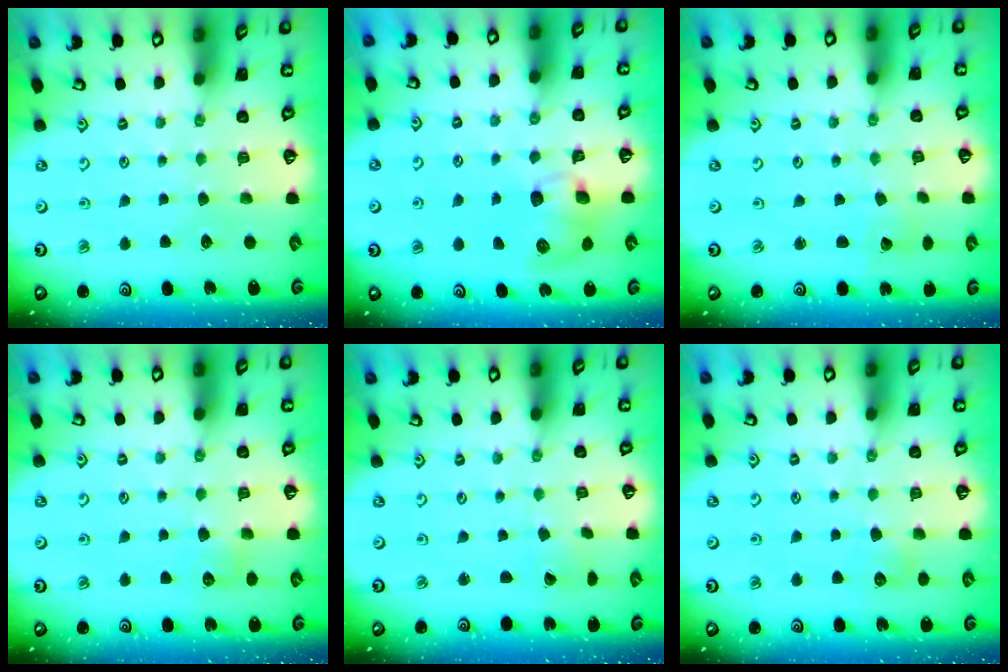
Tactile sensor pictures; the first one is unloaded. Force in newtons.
{"total": 9.4, "press": 9.3, "slide": 0.8}
{"total": 1.6, "press": 1.6, "slide": 0.2}
{"total": 5.7, "press": 5.7, "slide": 0.7}
{"total": 0.0}
{"total": 5.7, "press": 5.6, "slide": 0.7}